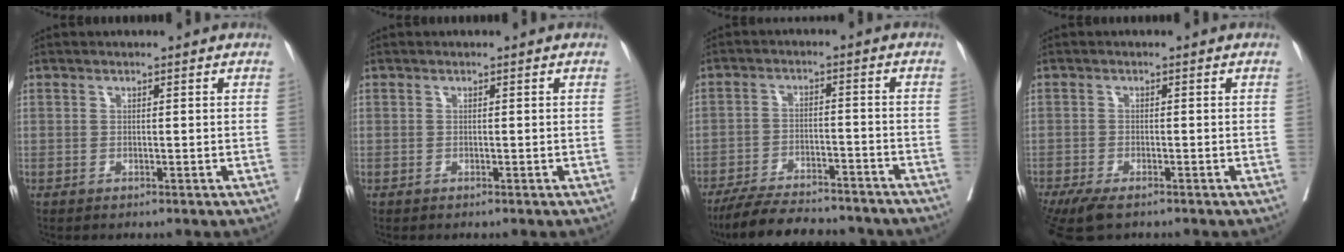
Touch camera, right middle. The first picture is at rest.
{"total": 0.0}
{"total": 15.9, "force": [-14.2, 3.3, 6.4], "torque": [-0.111, -0.004, -0.204]}
{"total": 7.3, "force": [-5.5, 2.1, 4.3], "torque": [-0.072, -0.016, -0.092]}